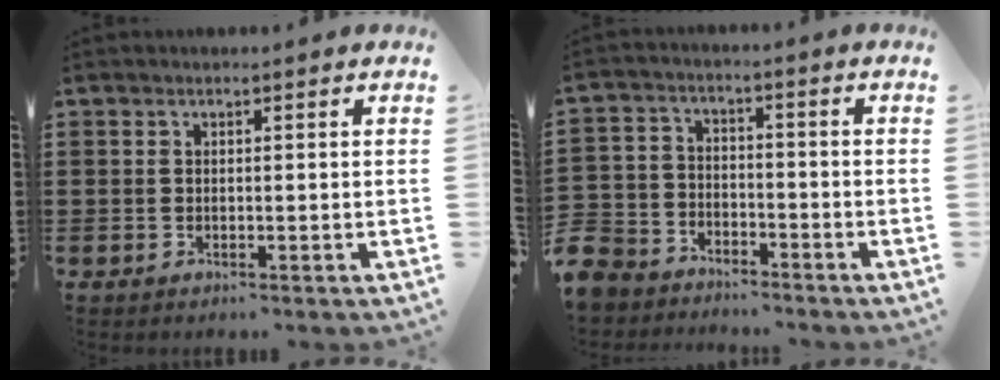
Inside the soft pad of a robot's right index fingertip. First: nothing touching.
{"total": 6.4, "force": [-5.8, 2.7, 0.4], "torque": [-0.039, 0.008, -0.123]}